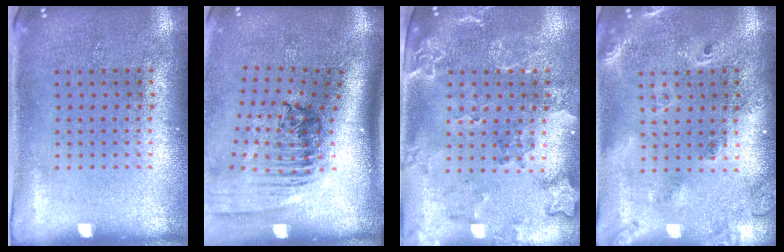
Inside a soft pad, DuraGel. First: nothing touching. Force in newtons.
{"total": 2.5, "press": 1.8, "slide": 1.7}
{"total": 2.1, "press": 2.0, "slide": 0.8}
{"total": 2.0, "press": 1.7, "slide": 1.0}